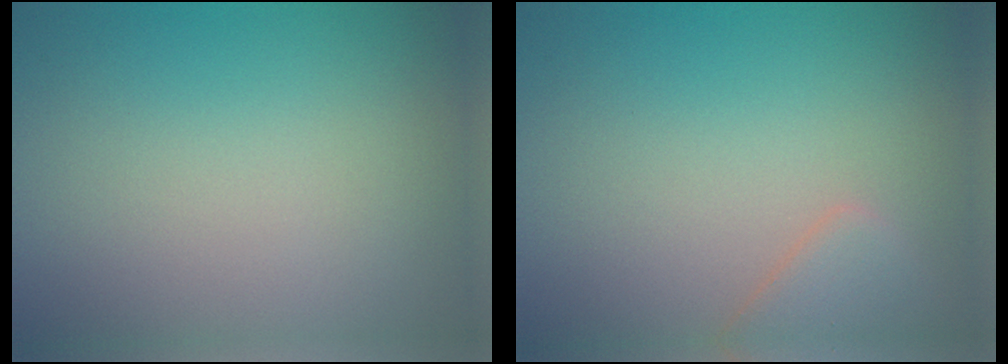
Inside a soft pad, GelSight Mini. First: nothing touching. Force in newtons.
{"total": 2.4, "press": 2.4, "slide": 0.2}